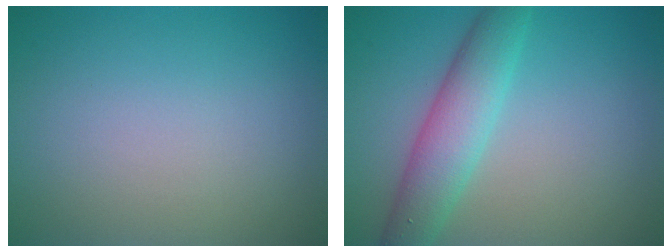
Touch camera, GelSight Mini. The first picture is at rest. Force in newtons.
{"total": 4.8, "press": 4.8, "slide": 0.1}